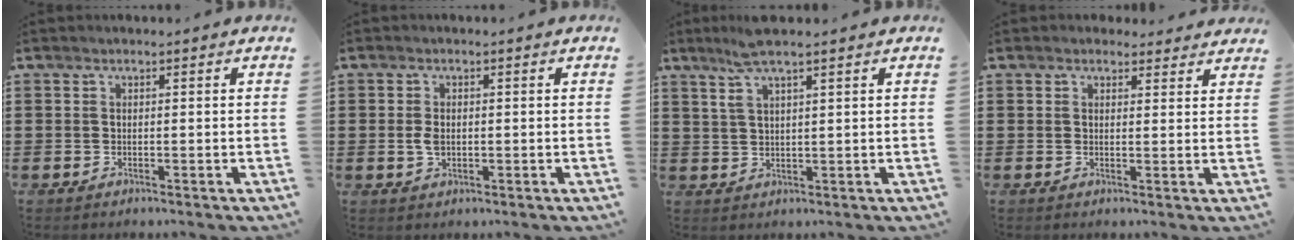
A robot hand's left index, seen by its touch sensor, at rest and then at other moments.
{"total": 2.5, "force": [-0.1, 1.5, 2.0], "torque": [-0.055, -0.002, -0.006]}
{"total": 4.7, "force": [3.2, 0.3, 3.5], "torque": [-0.076, 0.002, 0.056]}
{"total": 2.0, "force": [1.9, 0.7, 0.2], "torque": [-0.001, -0.001, 0.034]}